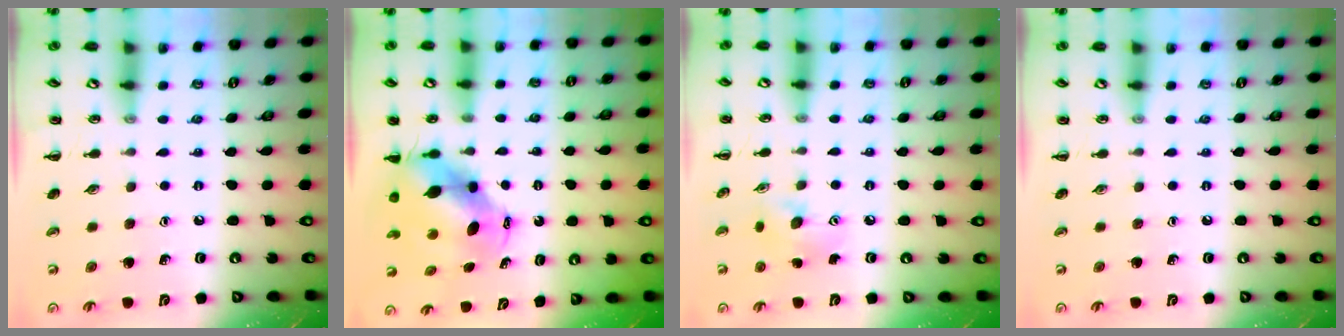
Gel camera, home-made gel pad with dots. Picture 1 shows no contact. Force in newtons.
{"total": 6.8, "press": 6.6, "slide": 1.8}
{"total": 8.3, "press": 8.3, "slide": 0.7}
{"total": 0.0}